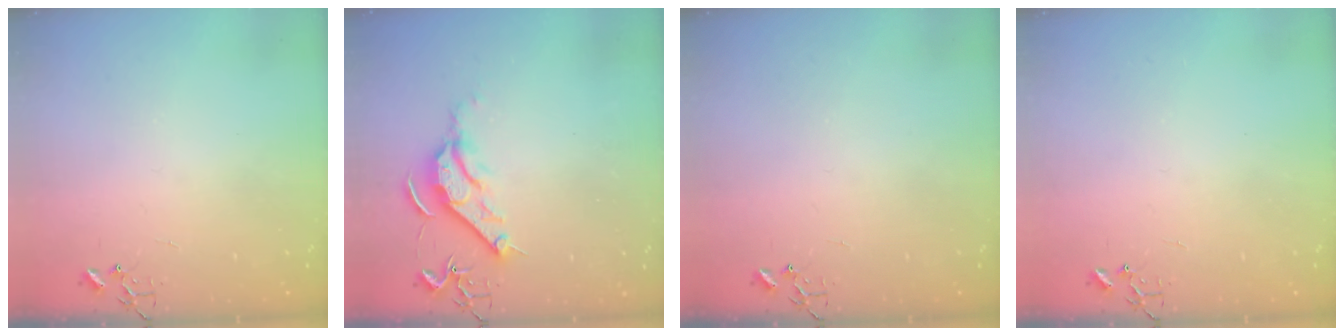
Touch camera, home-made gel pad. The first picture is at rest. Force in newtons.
{"total": 10.8, "press": 10.7, "slide": 1.1}
{"total": 0.0}
{"total": 0.0}